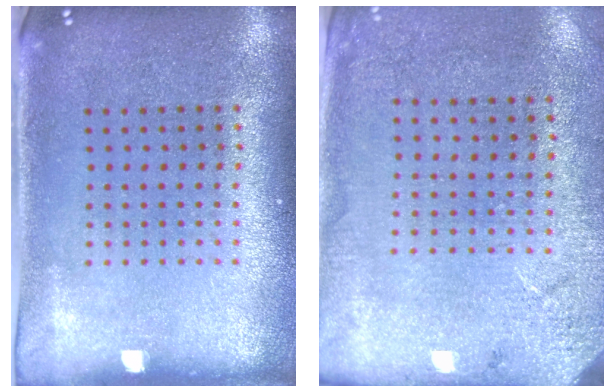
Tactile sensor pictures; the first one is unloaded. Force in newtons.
{"total": 2.6, "press": 2.4, "slide": 0.9}